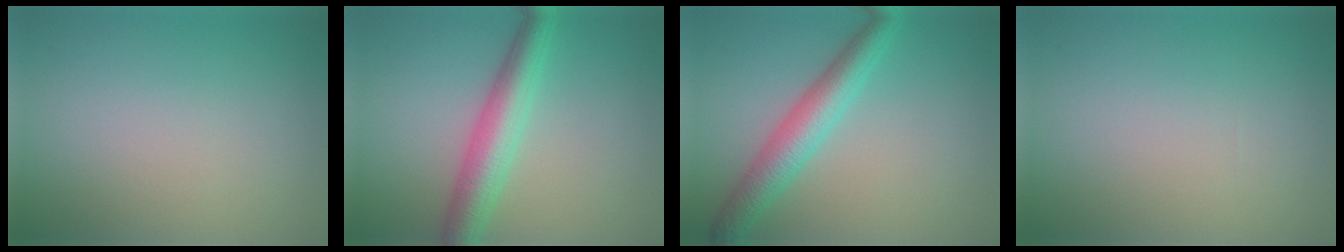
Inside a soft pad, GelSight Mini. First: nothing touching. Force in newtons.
{"total": 5.0, "press": 5.0, "slide": 0.1}
{"total": 4.5, "press": 4.5, "slide": 0.1}
{"total": 0.0}